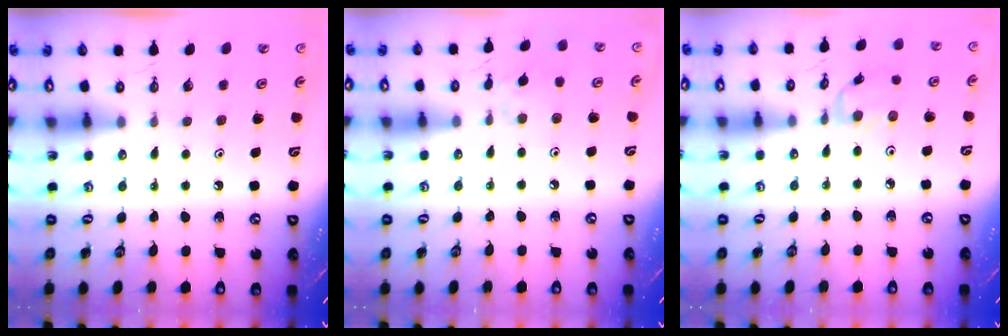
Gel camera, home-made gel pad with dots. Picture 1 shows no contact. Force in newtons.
{"total": 7.9, "press": 7.9, "slide": 0.7}
{"total": 2.0, "press": 2.0, "slide": 0.3}